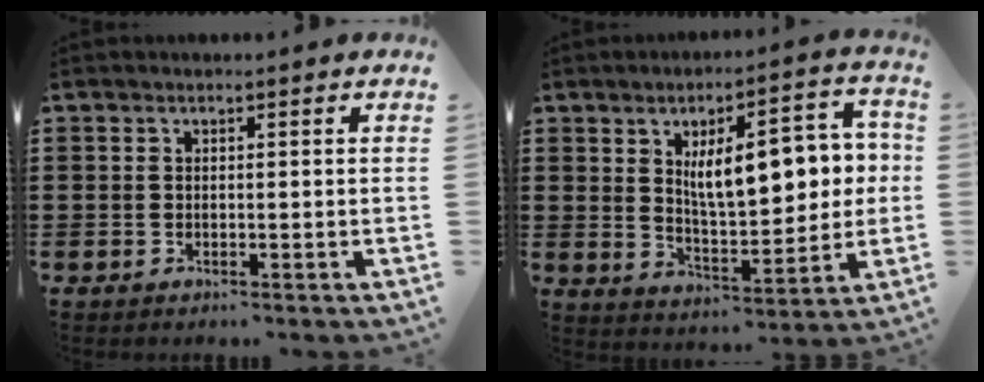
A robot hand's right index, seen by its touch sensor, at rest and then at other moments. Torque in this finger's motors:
{"motor_torque": [1.43, -0.71, 1.05, 0.21]}